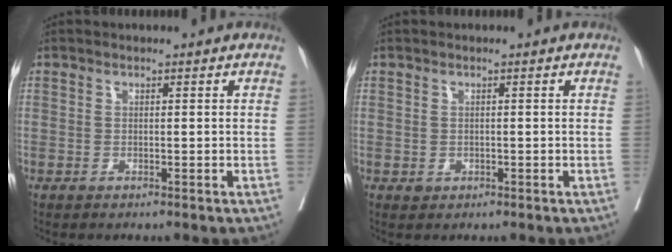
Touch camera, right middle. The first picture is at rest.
{"total": 0.9, "force": [-0.3, 0.8, 0.4], "torque": [-0.005, 0.001, 0.000]}